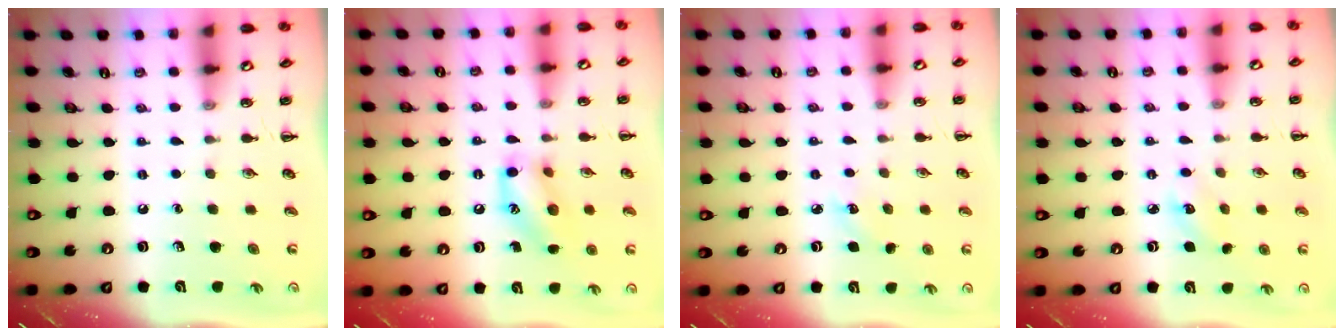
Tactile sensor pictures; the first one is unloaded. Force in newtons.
{"total": 13.1, "press": 12.9, "slide": 2.2}
{"total": 3.7, "press": 3.5, "slide": 1.0}
{"total": 3.5, "press": 3.4, "slide": 0.8}